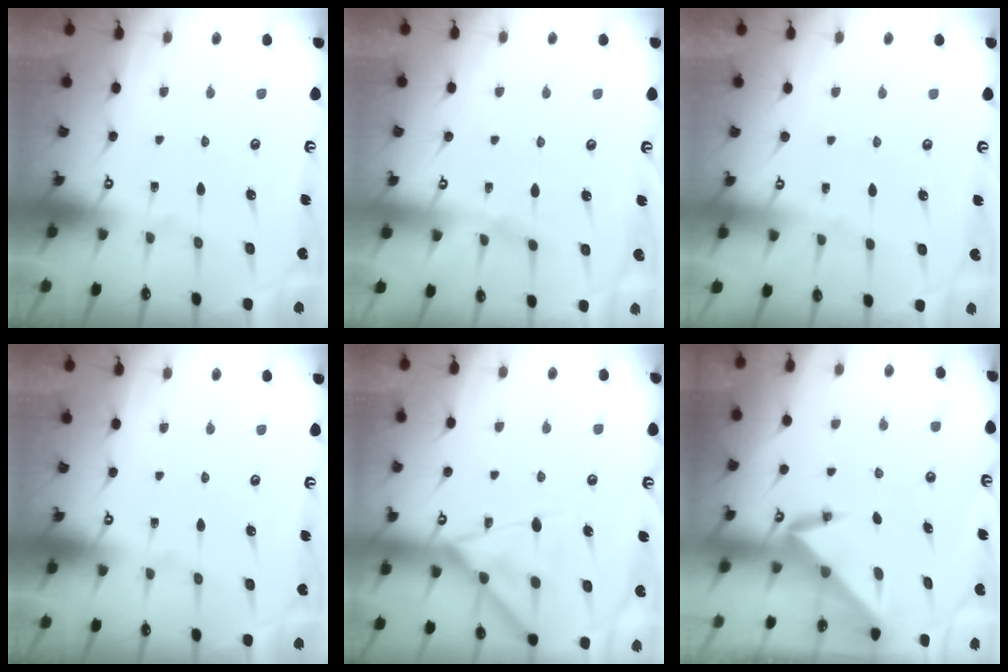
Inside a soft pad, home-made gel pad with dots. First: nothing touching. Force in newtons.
{"total": 4.3, "press": 4.3, "slide": 0.7}
{"total": 0.8, "press": 0.7, "slide": 0.3}
{"total": 0.0}
{"total": 13.4, "press": 13.3, "slide": 1.4}
{"total": 3.7, "press": 3.7, "slide": 0.3}